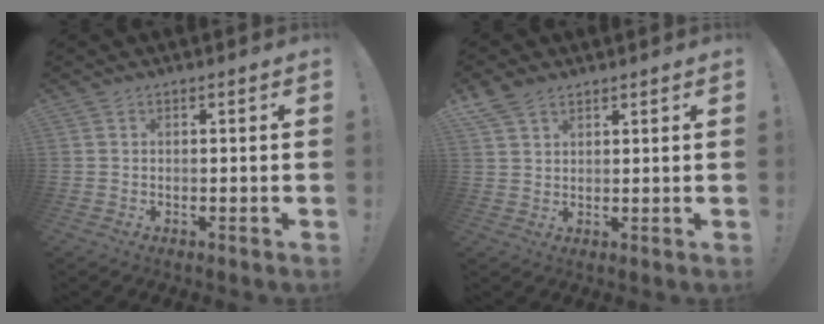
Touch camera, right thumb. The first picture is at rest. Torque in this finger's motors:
{"motor_torque": [0.03, 0.02, 0.16, 0.09, 0.01]}